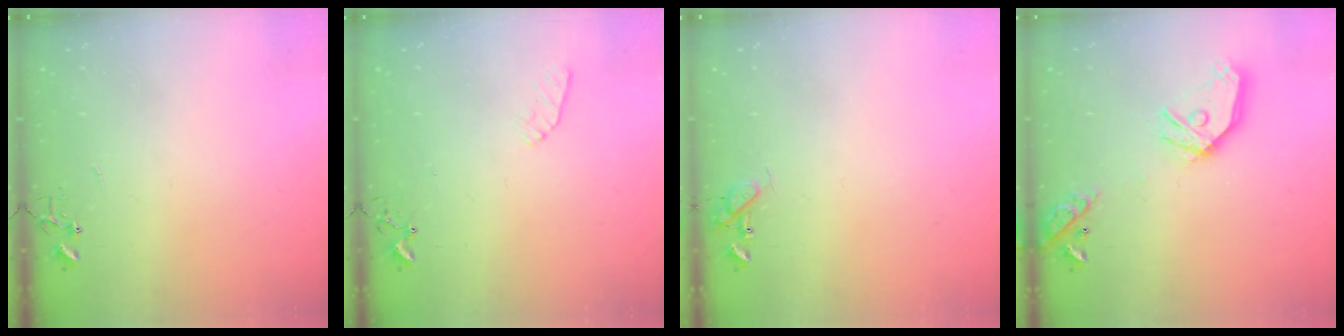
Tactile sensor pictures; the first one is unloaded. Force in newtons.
{"total": 6.6, "press": 6.5, "slide": 0.7}
{"total": 8.6, "press": 8.6, "slide": 0.7}
{"total": 16.2, "press": 16.0, "slide": 2.5}